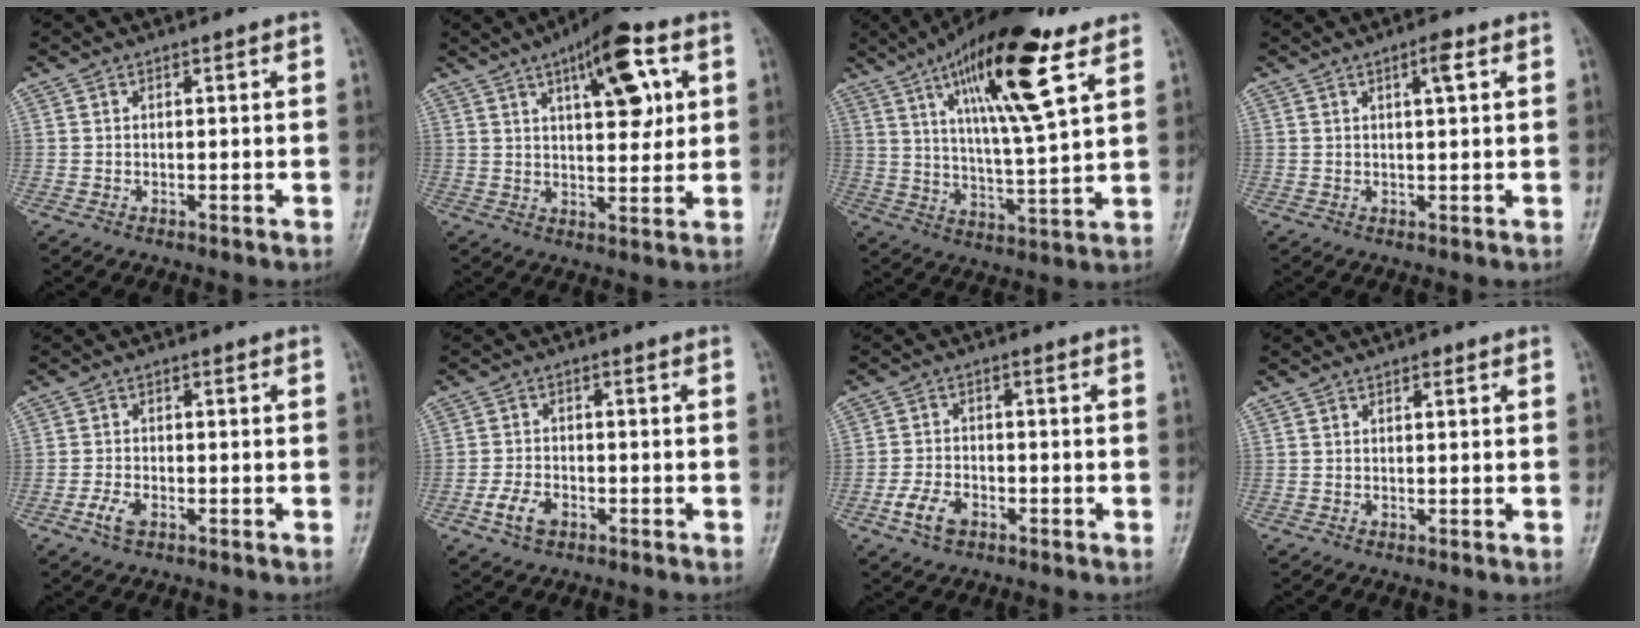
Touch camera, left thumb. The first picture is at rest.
{"total": 12.7, "force": [5.1, 4.8, 10.6], "torque": [-0.132, -0.010, 0.071]}
{"total": 19.4, "force": [10.1, 4.3, 16.0], "torque": [-0.252, -0.034, 0.170]}
{"total": 2.8, "force": [1.3, 0.6, 2.4], "torque": [-0.037, -0.002, 0.019]}
{"total": 3.2, "force": [-1.7, 1.7, 2.2], "torque": [-0.047, 0.008, -0.033]}
{"total": 4.8, "force": [-2.4, 3.0, 3.0], "torque": [-0.056, 0.012, -0.046]}
{"total": 5.4, "force": [-2.8, 3.4, 3.3], "torque": [-0.061, 0.013, -0.052]}
{"total": 0.9, "force": [0.4, 0.5, 0.6], "torque": [-0.005, 0.001, 0.004]}